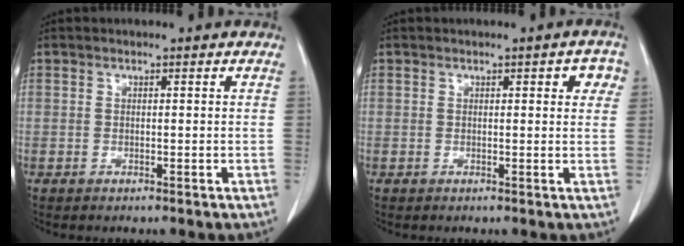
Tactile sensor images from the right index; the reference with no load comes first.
{"total": 2.9, "force": [1.1, 1.0, 2.5], "torque": [-0.021, 0.005, 0.010]}